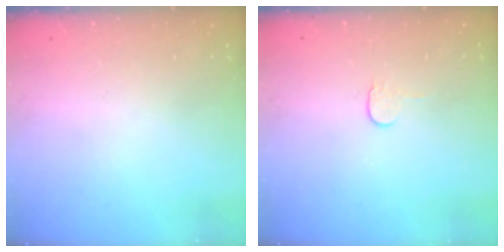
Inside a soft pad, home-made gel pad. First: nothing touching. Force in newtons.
{"total": 3.7, "press": 3.7, "slide": 0.4}